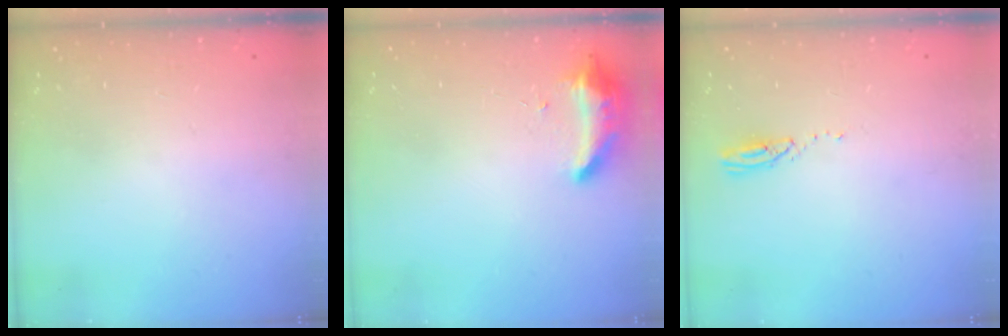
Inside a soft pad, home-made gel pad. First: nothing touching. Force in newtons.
{"total": 8.4, "press": 8.4, "slide": 0.4}
{"total": 3.2, "press": 3.2, "slide": 0.2}